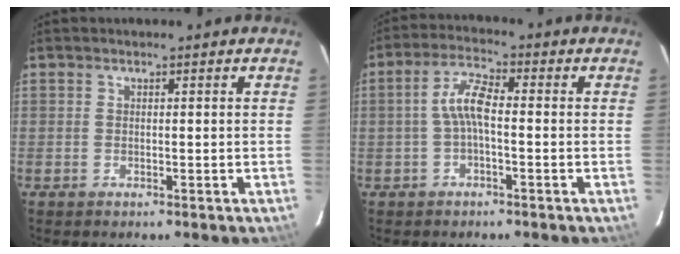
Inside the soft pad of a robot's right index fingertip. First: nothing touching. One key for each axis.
{"total": 5.1, "fx": -0.8, "fy": 1.6, "fz": 4.8, "tx": -0.104, "ty": 0.017, "tz": -0.016}